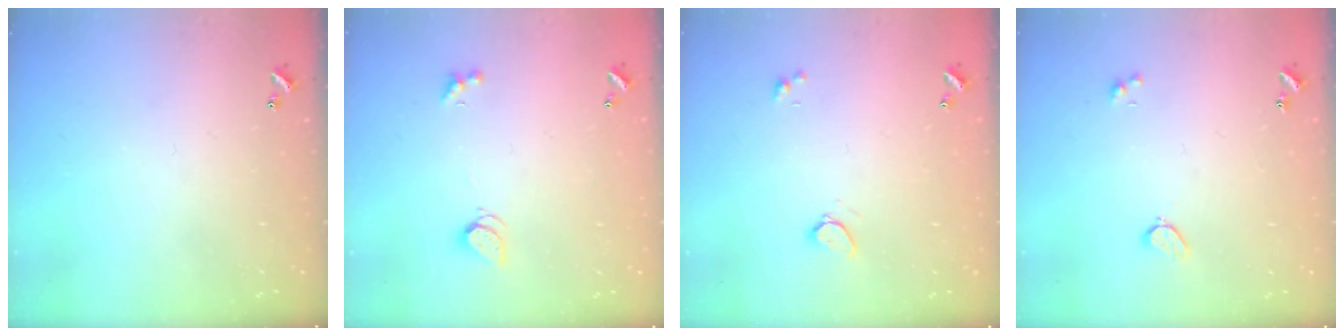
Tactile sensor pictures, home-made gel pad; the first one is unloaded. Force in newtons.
{"total": 2.0, "press": 2.0, "slide": 0.5}
{"total": 0.6, "press": 0.6, "slide": 0.2}
{"total": 2.1, "press": 2.0, "slide": 0.6}